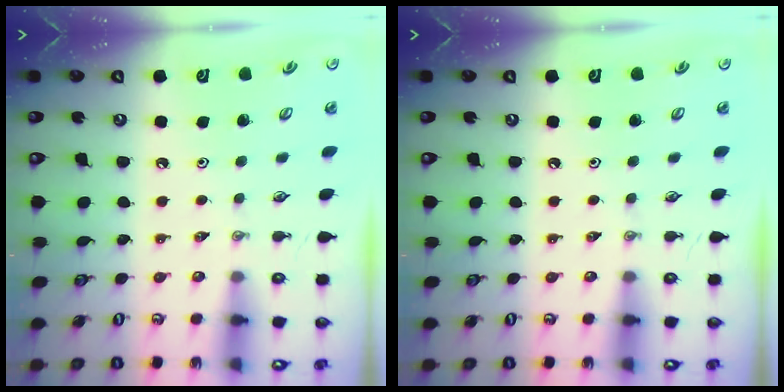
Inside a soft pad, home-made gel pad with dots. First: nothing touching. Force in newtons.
{"total": 0.0}